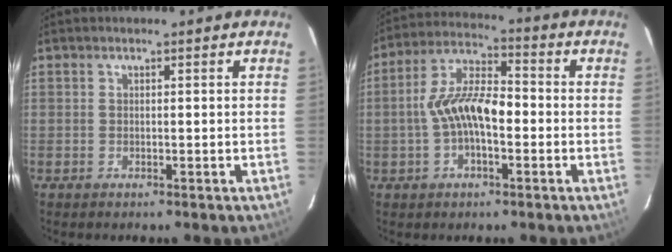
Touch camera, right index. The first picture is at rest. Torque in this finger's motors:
{"motor_torque": [0.44, -0.19, 0.62, 0.10]}